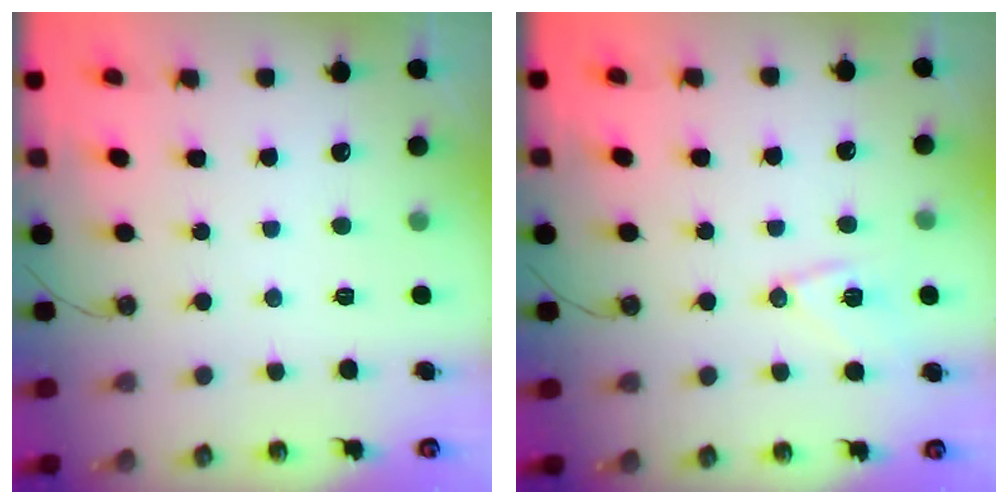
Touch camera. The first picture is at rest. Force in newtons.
{"total": 10.1, "press": 10.1, "slide": 0.8}